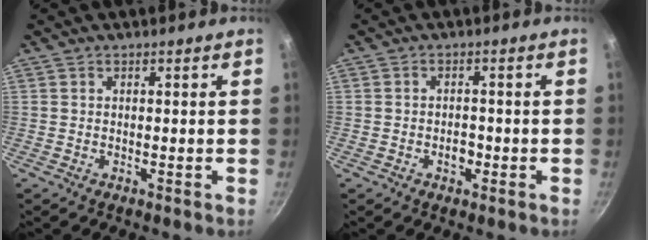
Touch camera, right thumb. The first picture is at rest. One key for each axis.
{"total": 2.4, "fx": -0.9, "fy": 1.7, "fz": 1.5, "tx": -0.010, "ty": 0.012, "tz": -0.014}